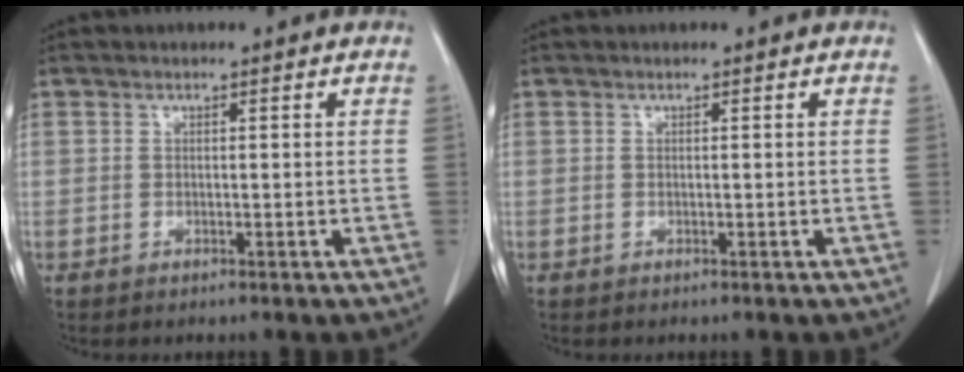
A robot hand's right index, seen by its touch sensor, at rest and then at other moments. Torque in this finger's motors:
{"motor_torque": [0.00, 0.00, 0.00, 0.00]}